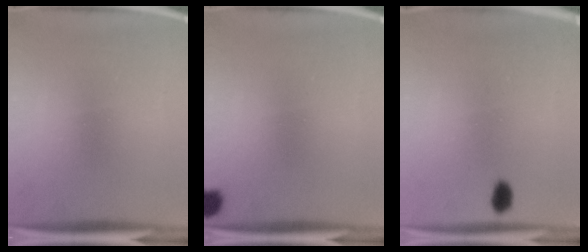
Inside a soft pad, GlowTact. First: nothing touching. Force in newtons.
{"total": 2.5}
{"total": 2.4}